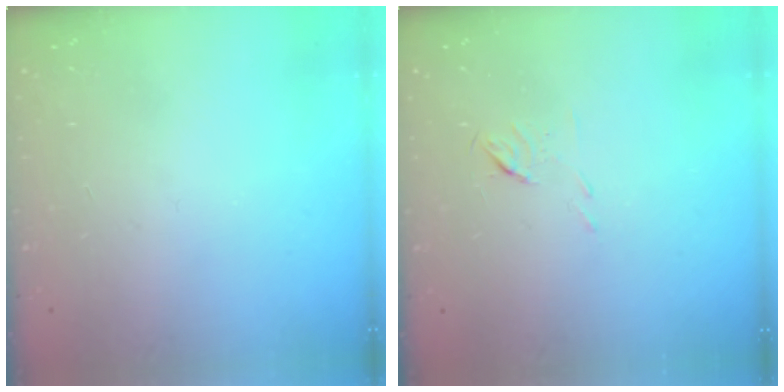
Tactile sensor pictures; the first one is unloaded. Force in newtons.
{"total": 4.1, "press": 3.9, "slide": 1.2}